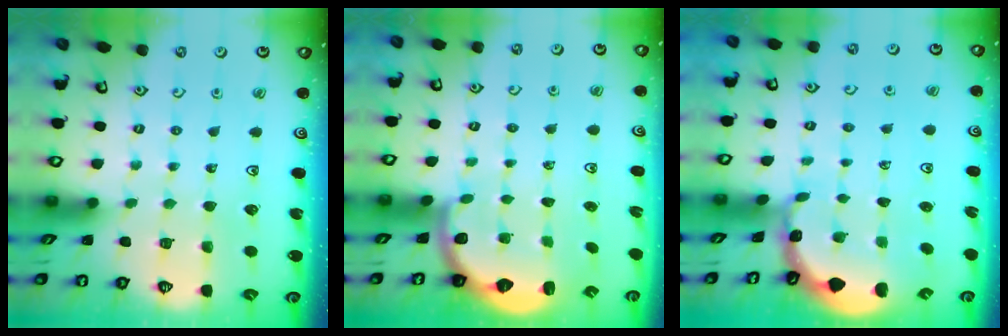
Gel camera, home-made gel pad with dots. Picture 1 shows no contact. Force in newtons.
{"total": 2.7, "press": 2.1, "slide": 1.7}
{"total": 1.0, "press": 1.0, "slide": 0.0}